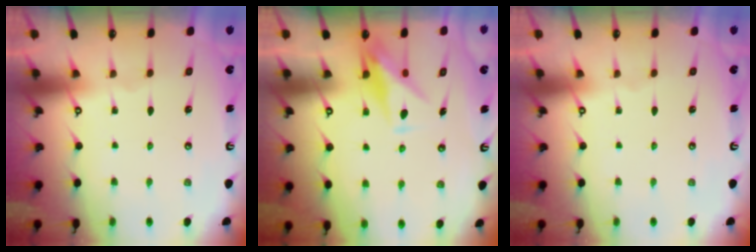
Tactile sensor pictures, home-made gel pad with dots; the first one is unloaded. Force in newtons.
{"total": 9.8, "press": 9.8, "slide": 0.6}
{"total": 0.0}